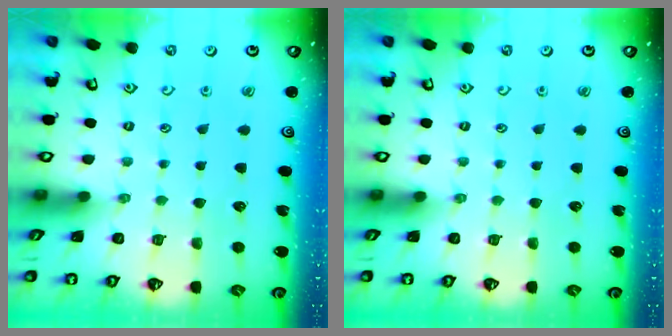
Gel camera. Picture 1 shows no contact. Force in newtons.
{"total": 0.0}